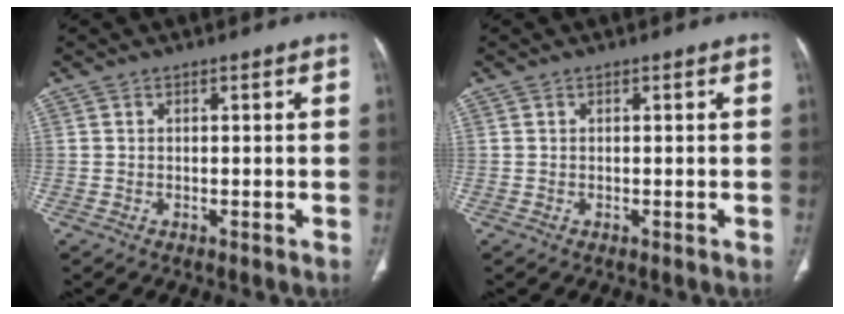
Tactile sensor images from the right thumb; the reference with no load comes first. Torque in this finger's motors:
{"motor_torque": [-0.13, 0.13, -0.14, 0.14, 0.01]}